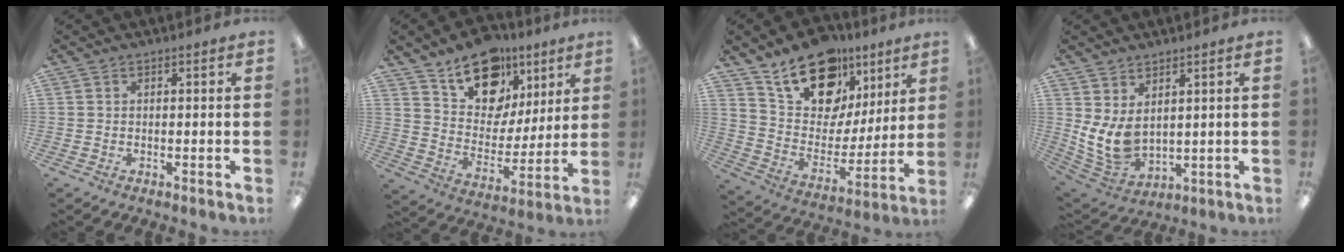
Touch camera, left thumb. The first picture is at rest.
{"total": 17.7, "force": [11.4, 11.1, 7.7], "torque": [-0.118, -0.067, 0.208]}
{"total": 19.7, "force": [13.7, 11.2, 8.5], "torque": [-0.143, -0.086, 0.247]}
{"total": 8.7, "force": [2.7, 5.7, 5.9], "torque": [-0.138, -0.019, 0.054]}